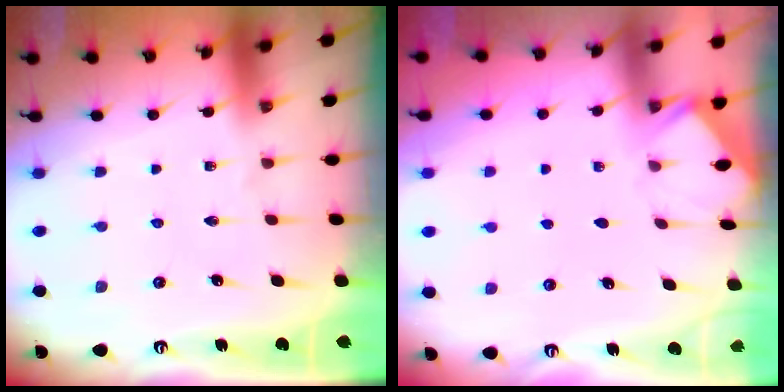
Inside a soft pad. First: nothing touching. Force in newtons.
{"total": 1.6, "press": 1.6, "slide": 0.1}